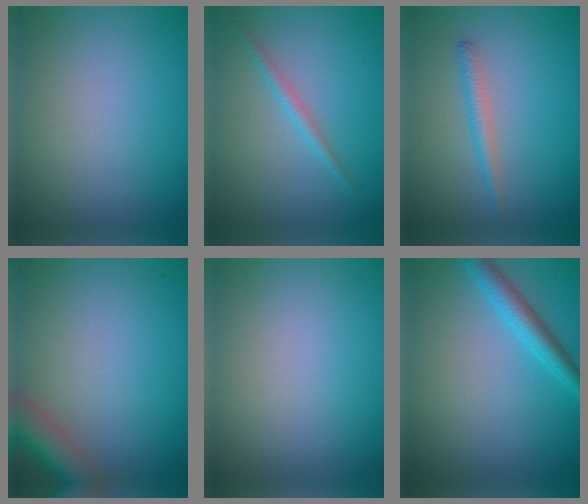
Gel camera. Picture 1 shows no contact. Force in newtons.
{"total": 1.3, "press": 1.3, "slide": 0.0}
{"total": 1.7, "press": 1.7, "slide": 0.0}
{"total": 4.6, "press": 4.6, "slide": 0.3}
{"total": 0.0}
{"total": 3.0, "press": 3.0, "slide": 0.0}